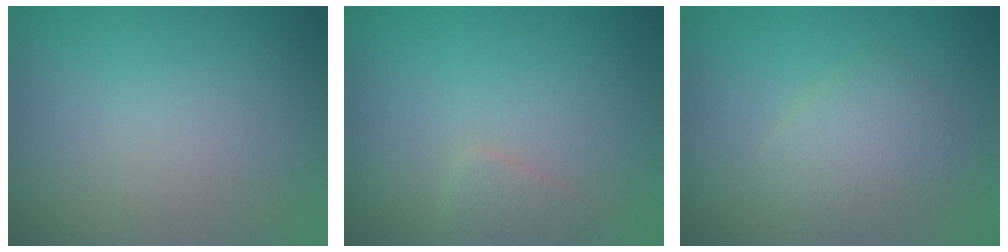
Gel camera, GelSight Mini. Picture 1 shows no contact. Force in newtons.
{"total": 1.2, "press": 1.2, "slide": 0.1}
{"total": 2.3, "press": 2.3, "slide": 0.0}